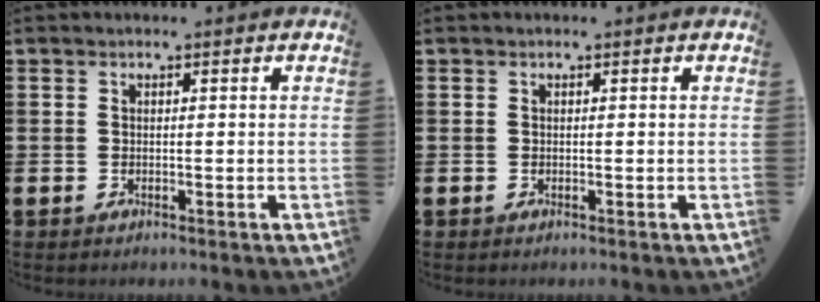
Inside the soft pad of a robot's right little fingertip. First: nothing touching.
{"total": 0.0}